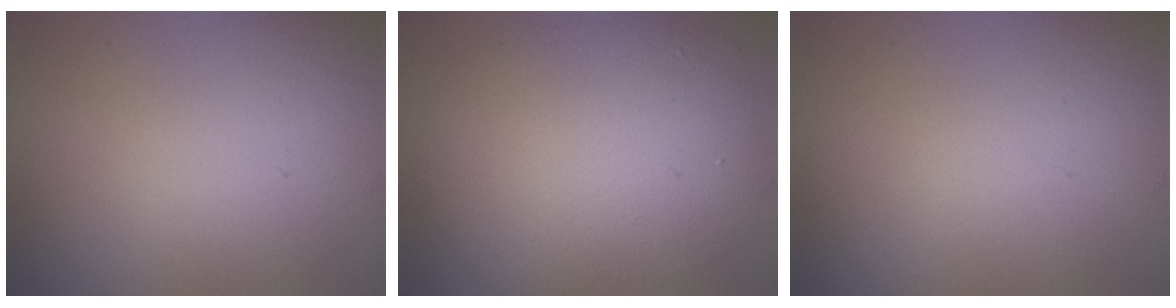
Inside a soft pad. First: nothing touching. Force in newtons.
{"total": 9.3, "press": 9.3, "slide": 1.0}
{"total": 0.0}